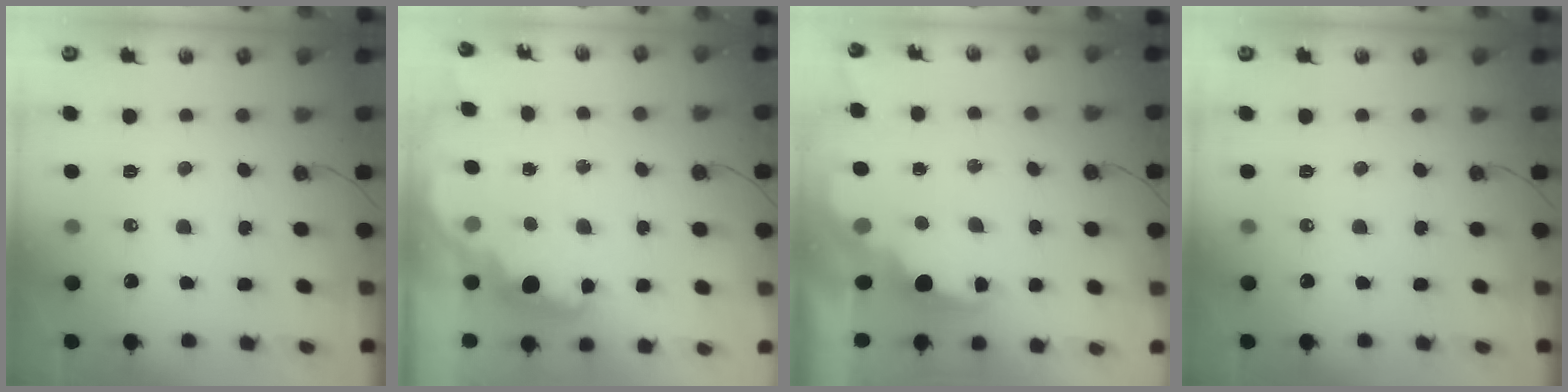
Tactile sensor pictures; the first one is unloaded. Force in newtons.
{"total": 2.5, "press": 2.4, "slide": 0.7}
{"total": 2.2, "press": 2.1, "slide": 0.7}
{"total": 0.0}